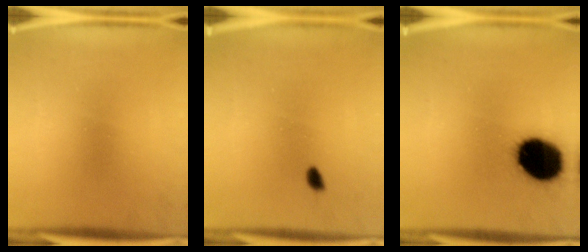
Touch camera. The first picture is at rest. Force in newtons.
{"total": 1.5}
{"total": 19.7}